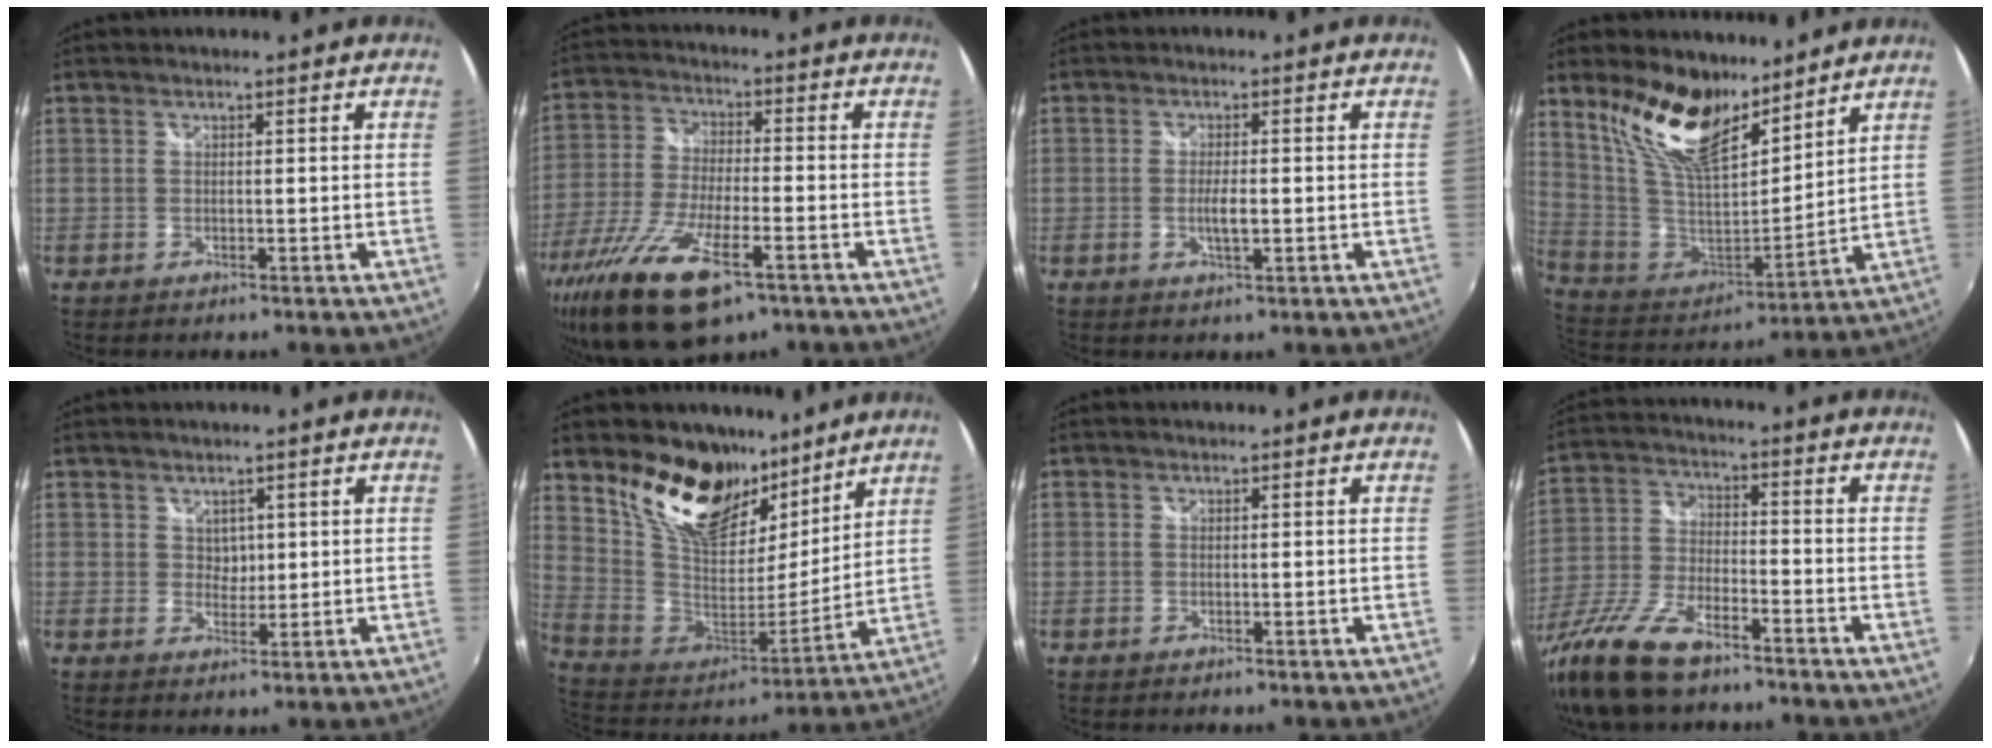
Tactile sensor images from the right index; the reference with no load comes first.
{"total": 17.9, "force": [-10.5, 6.0, 13.2], "torque": [-0.273, -0.053, -0.195]}
{"total": 3.0, "force": [-0.6, 0.8, 2.8], "torque": [-0.051, -0.006, -0.008]}
{"total": 18.3, "force": [12.3, 7.6, 11.2], "torque": [-0.221, 0.004, 0.247]}
{"total": 2.3, "force": [1.0, 2.0, 0.5], "torque": [-0.002, 0.003, 0.019]}
{"total": 21.4, "force": [14.1, 11.6, 11.2], "torque": [-0.228, 0.010, 0.267]}
{"total": 0.0}
{"total": 16.0, "force": [-11.6, 5.4, 9.5], "torque": [-0.211, -0.033, -0.223]}